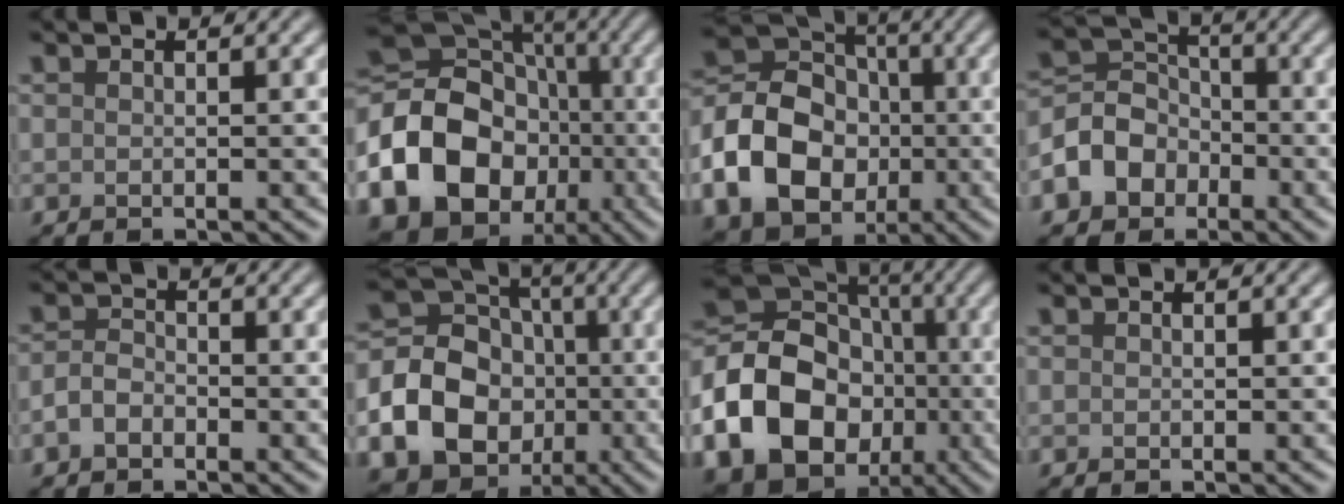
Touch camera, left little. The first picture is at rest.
{"total": 19.2, "force": [-5.6, 16.1, 8.8], "torque": [-0.193, -0.015, -0.120]}
{"total": 10.4, "force": [-2.7, 8.1, 5.9], "torque": [-0.105, -0.006, -0.060]}
{"total": 5.2, "force": [-2.3, 4.2, 2.0], "torque": [-0.027, 0.007, -0.059]}
{"total": 1.9, "force": [-1.0, 1.2, 1.0], "torque": [-0.021, 0.003, -0.026]}
{"total": 15.4, "force": [-4.2, 13.5, 6.0], "torque": [-0.140, -0.022, -0.083]}
{"total": 16.7, "force": [-5.1, 13.7, 8.1], "torque": [-0.180, -0.013, -0.114]}
{"total": 0.0}